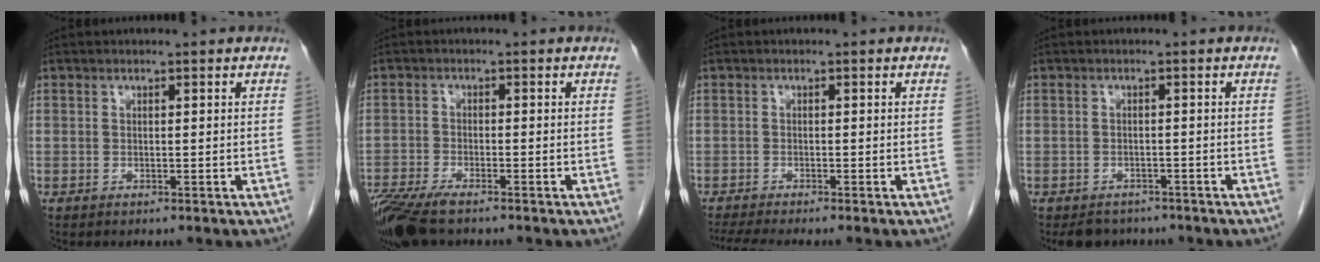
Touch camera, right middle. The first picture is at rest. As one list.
[{"total": 8.4, "force": [-6.4, 2.0, 5.1], "torque": [-0.095, -0.019, -0.115]}, {"total": 4.3, "force": [-3.6, -0.6, 2.3], "torque": [-0.040, -0.014, -0.064]}, {"total": 4.2, "force": [-3.6, 2.2, 0.4], "torque": [-0.003, 0.002, -0.050]}]